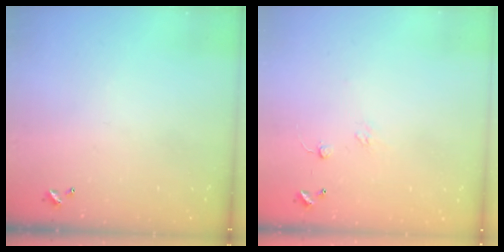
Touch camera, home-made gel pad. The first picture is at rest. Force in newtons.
{"total": 6.7, "press": 6.6, "slide": 0.6}